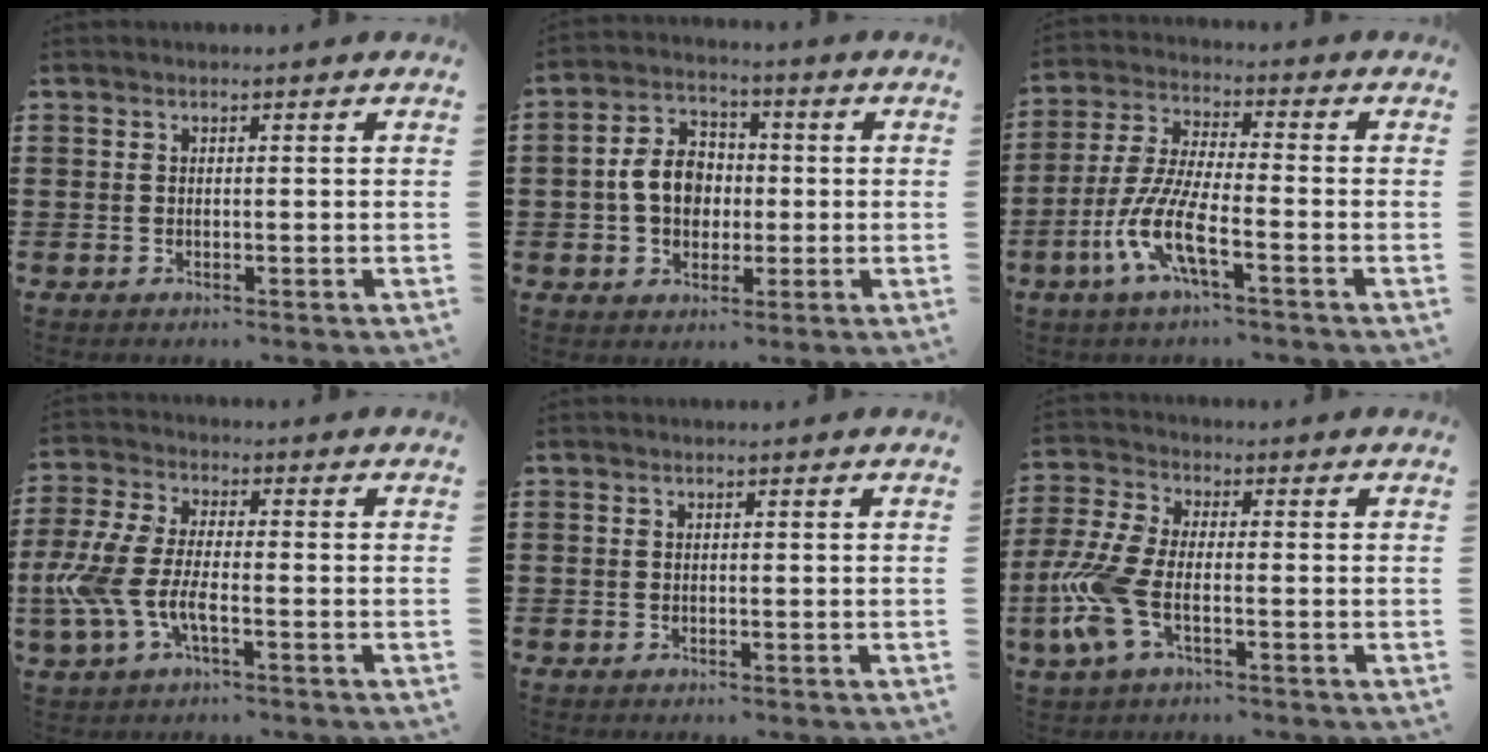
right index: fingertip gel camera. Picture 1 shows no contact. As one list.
[{"total": 7.3, "force": [-0.4, 5.7, 4.6], "torque": [-0.104, 0.010, -0.013]}, {"total": 9.1, "force": [-4.5, 1.7, 7.7], "torque": [-0.189, -0.015, -0.093]}, {"total": 7.6, "force": [-2.6, 3.0, 6.5], "torque": [-0.175, -0.018, -0.058]}, {"total": 0.0}, {"total": 8.2, "force": [-2.6, 3.5, 7.0], "torque": [-0.182, -0.015, -0.052]}]